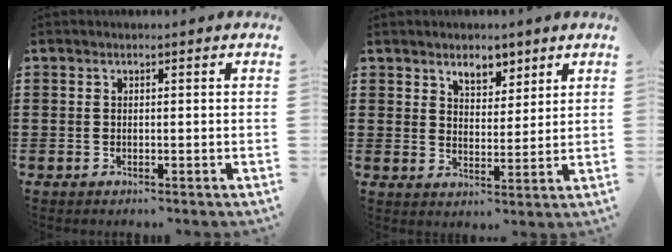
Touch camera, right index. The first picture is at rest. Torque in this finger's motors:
{"motor_torque": [0.09, 0.07, 0.15, 0.05]}